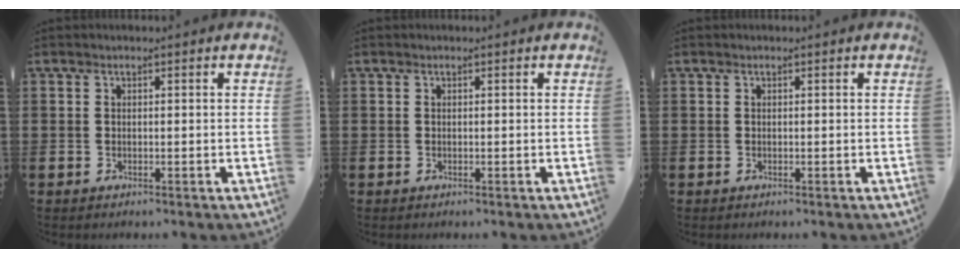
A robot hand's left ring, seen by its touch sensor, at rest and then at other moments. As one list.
[{"total": 0.0}, {"total": 0.0}]